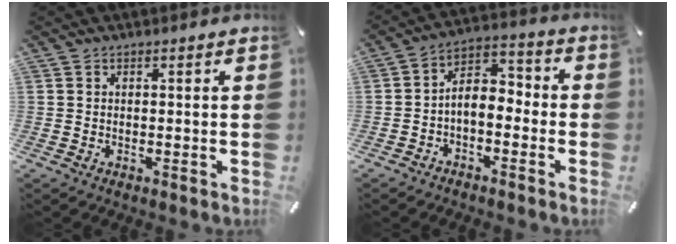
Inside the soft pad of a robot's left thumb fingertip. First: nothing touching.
{"total": 6.0, "force": [-2.5, 4.0, 3.7], "torque": [-0.076, 0.003, -0.051]}